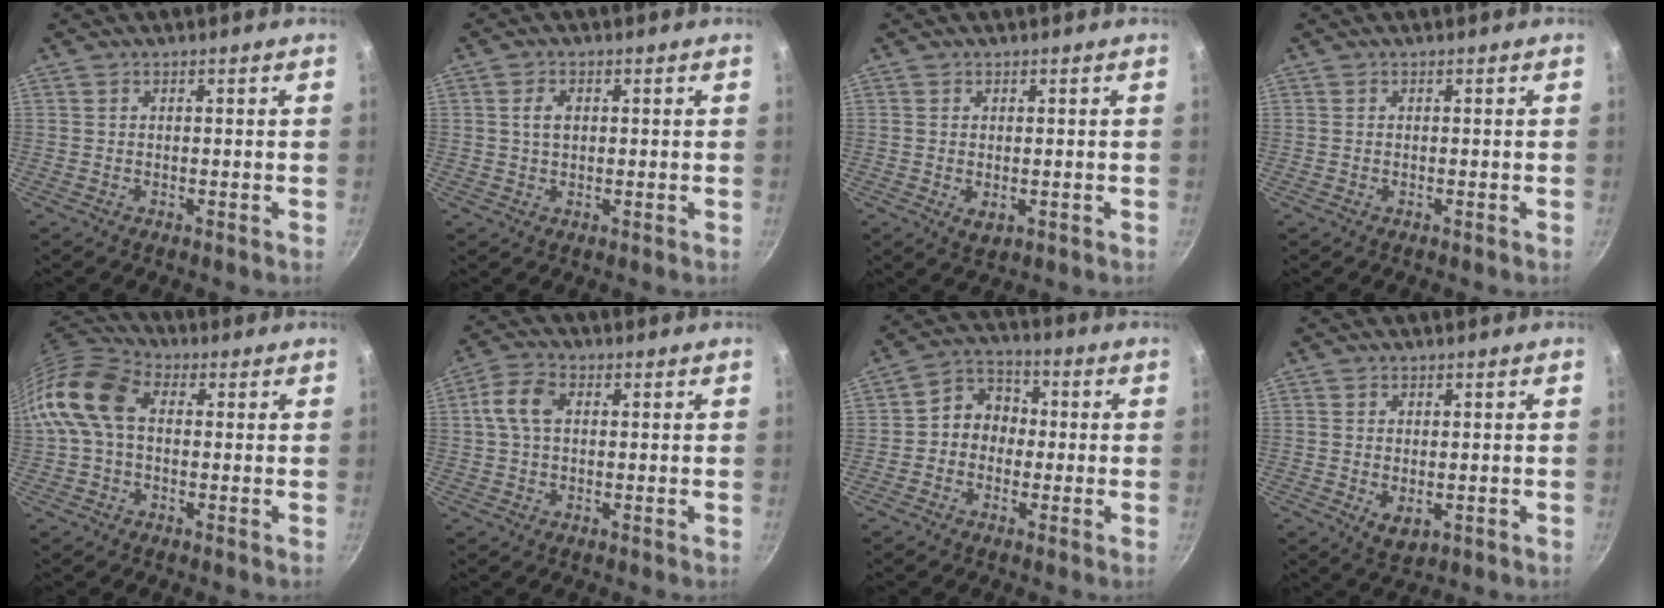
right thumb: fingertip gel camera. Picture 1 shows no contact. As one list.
[{"total": 3.1, "force": [0.6, 2.0, 2.3], "torque": [-0.034, 0.001, 0.010]}, {"total": 2.5, "force": [-0.4, 1.5, 2.0], "torque": [-0.032, -0.009, -0.003]}, {"total": 0.0}, {"total": 12.3, "force": [0.8, 8.2, 9.1], "torque": [-0.164, 0.029, -0.007]}, {"total": 6.3, "force": [1.1, 3.8, 4.9], "torque": [-0.103, 0.019, 0.013]}, {"total": 7.6, "force": [-0.5, 6.5, 3.8], "torque": [-0.021, 0.025, -0.028]}, {"total": 3.8, "force": [-0.6, 2.3, 3.0], "torque": [-0.048, -0.014, -0.003]}]